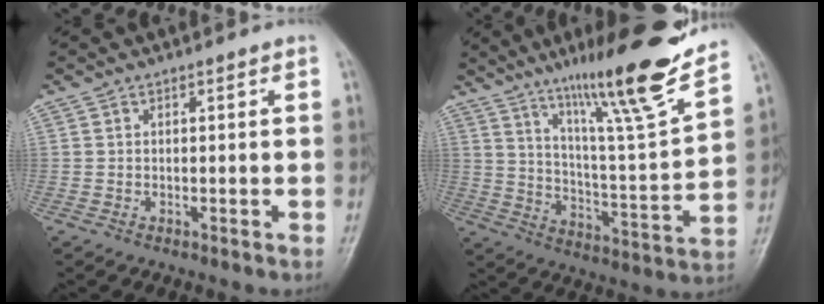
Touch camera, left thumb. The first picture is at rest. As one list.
[{"total": 20.0, "force": [14.6, 1.1, 13.6], "torque": [-0.187, -0.081, 0.238]}]